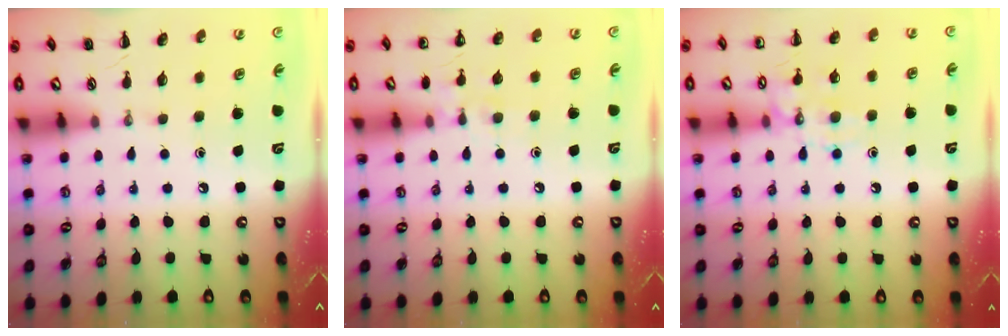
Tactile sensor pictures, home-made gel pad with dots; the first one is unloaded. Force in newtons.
{"total": 7.1, "press": 6.9, "slide": 1.9}
{"total": 10.4, "press": 10.4, "slide": 0.7}